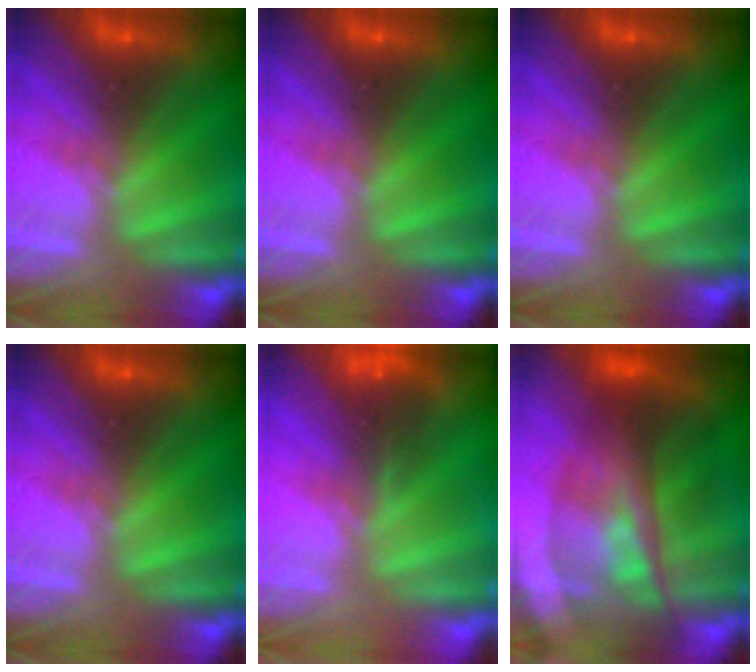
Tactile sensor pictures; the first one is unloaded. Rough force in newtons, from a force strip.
{"total": 0.0}
{"total": 0.0}
{"total": 0.0}
{"total": 4.4}
{"total": 9.2}